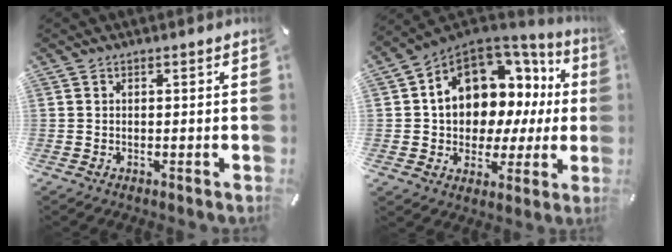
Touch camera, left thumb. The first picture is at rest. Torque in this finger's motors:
{"motor_torque": [2.51, 2.51, 1.48, -0.74, 0.37]}